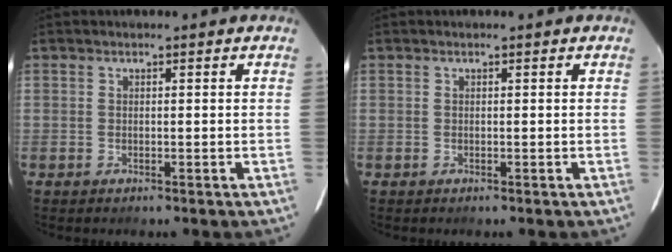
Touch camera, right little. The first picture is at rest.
{"total": 0.0}